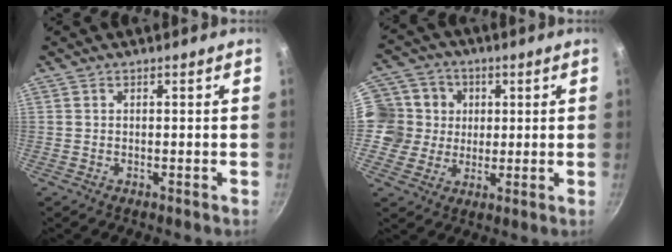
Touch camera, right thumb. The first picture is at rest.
{"total": 10.2, "force": [1.4, 9.7, 2.9], "torque": [-0.020, 0.009, 0.011]}